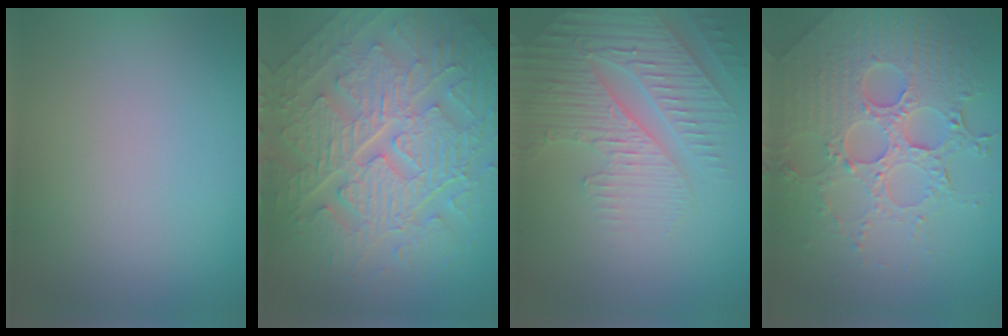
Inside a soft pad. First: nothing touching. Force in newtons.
{"total": 10.5, "press": 7.2, "slide": 7.7}
{"total": 5.1, "press": 4.6, "slide": 2.3}
{"total": 7.7, "press": 5.7, "slide": 5.2}